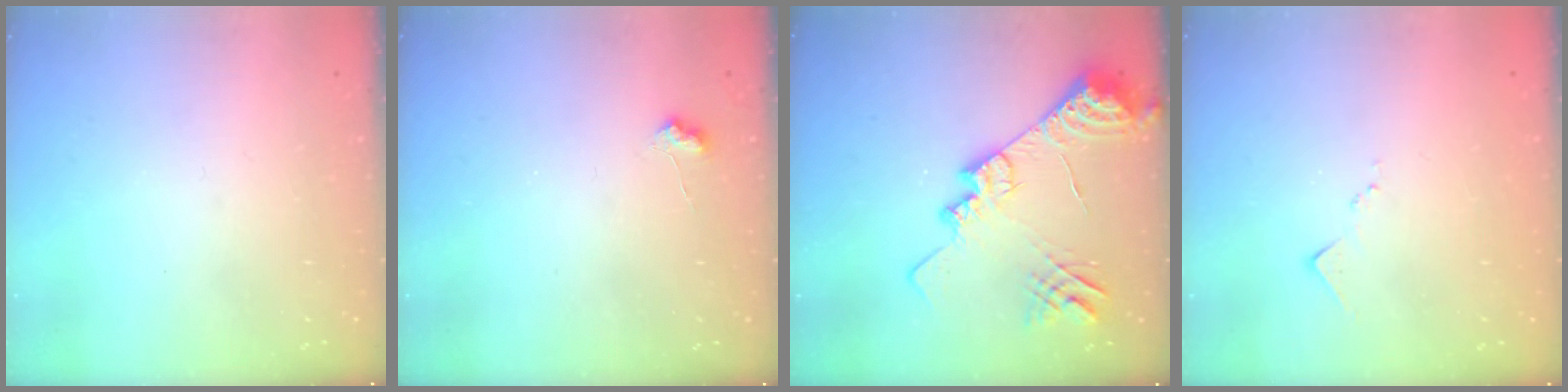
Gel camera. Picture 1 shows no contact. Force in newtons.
{"total": 4.7, "press": 4.6, "slide": 0.6}
{"total": 19.8, "press": 19.7, "slide": 2.0}
{"total": 7.1, "press": 7.0, "slide": 0.8}